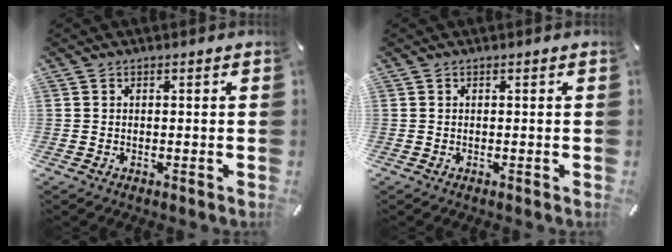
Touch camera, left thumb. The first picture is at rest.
{"total": 0.0}